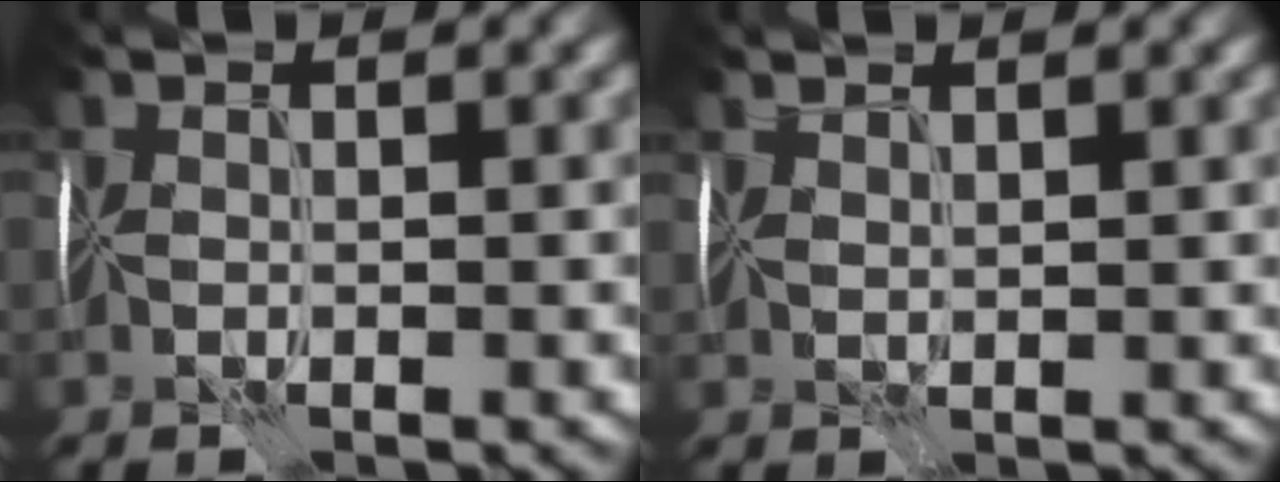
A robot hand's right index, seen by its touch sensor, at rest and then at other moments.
{"total": 1.7, "force": [1.6, 0.3, 0.5], "torque": [-0.014, 0.006, 0.030]}